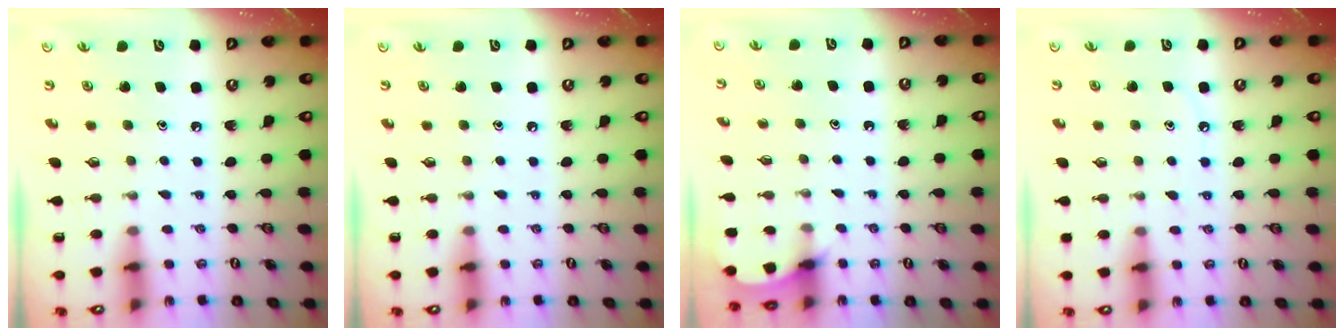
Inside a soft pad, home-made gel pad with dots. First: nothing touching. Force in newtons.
{"total": 0.0}
{"total": 3.6, "press": 3.6, "slide": 0.3}
{"total": 6.3, "press": 6.2, "slide": 1.0}